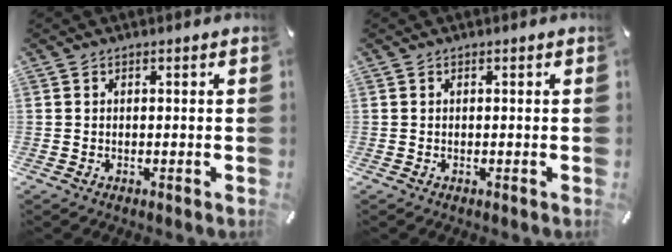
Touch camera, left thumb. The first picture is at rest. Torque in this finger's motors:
{"motor_torque": [-0.05, 0.05, -0.04, -0.01, 0.00]}